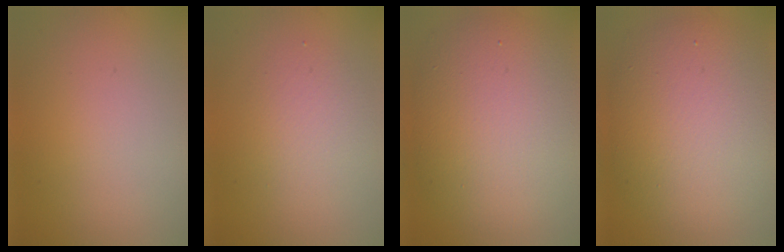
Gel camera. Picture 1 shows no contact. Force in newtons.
{"total": 2.5, "press": 2.5, "slide": 0.2}
{"total": 10.1, "press": 10.1, "slide": 0.8}
{"total": 9.2, "press": 9.1, "slide": 0.9}